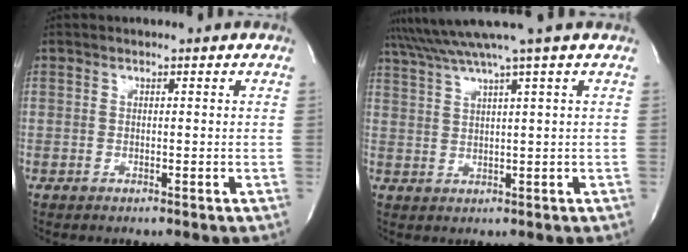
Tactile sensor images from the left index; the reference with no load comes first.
{"total": 7.4, "force": [5.8, -2.9, 3.5], "torque": [-0.064, 0.012, 0.099]}